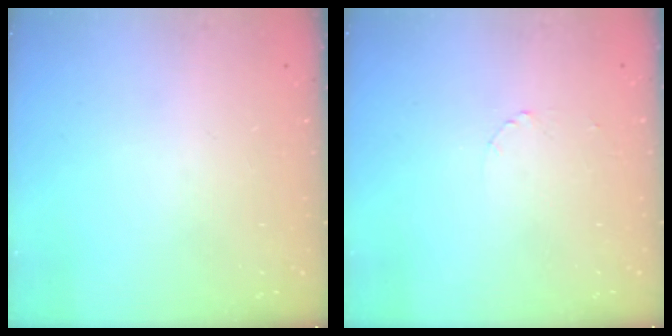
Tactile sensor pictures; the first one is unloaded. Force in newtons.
{"total": 1.3, "press": 1.3, "slide": 0.1}